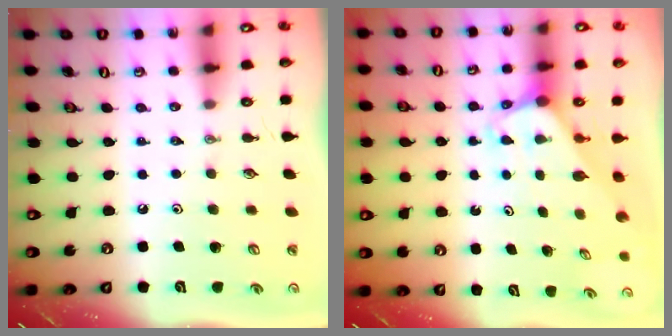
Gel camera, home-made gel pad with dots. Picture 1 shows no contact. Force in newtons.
{"total": 2.2, "press": 2.2, "slide": 0.2}